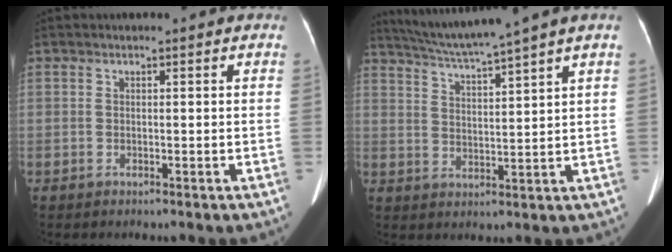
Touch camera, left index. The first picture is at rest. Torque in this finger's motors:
{"motor_torque": [-0.79, -1.35, -0.45, 0.02]}